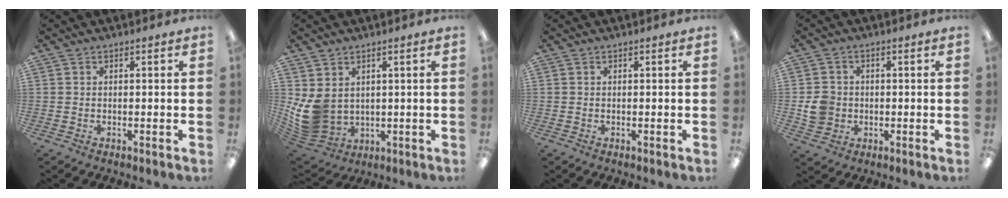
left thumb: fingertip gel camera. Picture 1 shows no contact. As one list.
[{"total": 9.1, "force": [1.4, 7.6, 4.7], "torque": [-0.126, -0.019, 0.032]}, {"total": 0.0}, {"total": 5.8, "force": [-0.4, 5.4, 2.0], "torque": [-0.032, 0.009, -0.007]}]